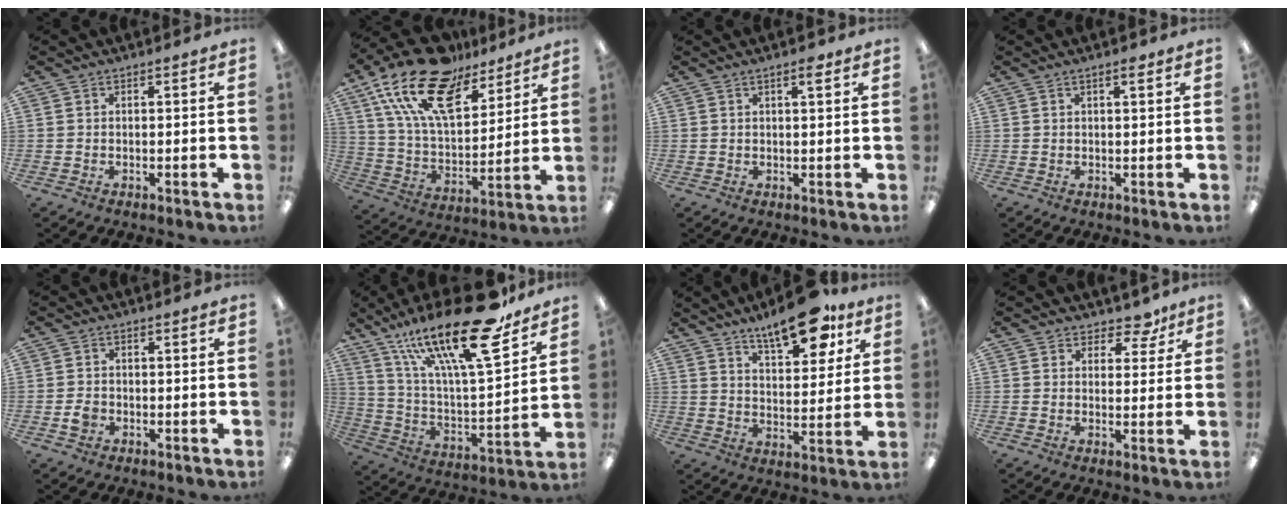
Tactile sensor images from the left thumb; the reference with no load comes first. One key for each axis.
{"total": 21.9, "fx": 14.5, "fy": 10.0, "fz": 13.0, "tx": -0.259, "ty": -0.084, "tz": 0.257}
{"total": 2.2, "fx": 1.6, "fy": 0.5, "fz": 1.5, "tx": -0.017, "ty": -0.004, "tz": 0.024}
{"total": 1.4, "fx": 1.1, "fy": 0.3, "fz": 0.8, "tx": -0.009, "ty": -0.003, "tz": 0.018}
{"total": 2.6, "fx": -0.8, "fy": 2.2, "fz": 1.1, "tx": -0.018, "ty": 0.005, "tz": -0.015}
{"total": 27.3, "fx": 18.3, "fy": 7.4, "fz": 18.9, "tx": -0.314, "ty": -0.114, "tz": 0.302}
{"total": 14.4, "fx": 10.6, "fy": 5.3, "fz": 8.2, "tx": -0.106, "ty": -0.059, "tz": 0.177}
{"total": 5.5, "fx": 3.8, "fy": 3.5, "fz": 1.8, "tx": -0.017, "ty": -0.022, "tz": 0.065}